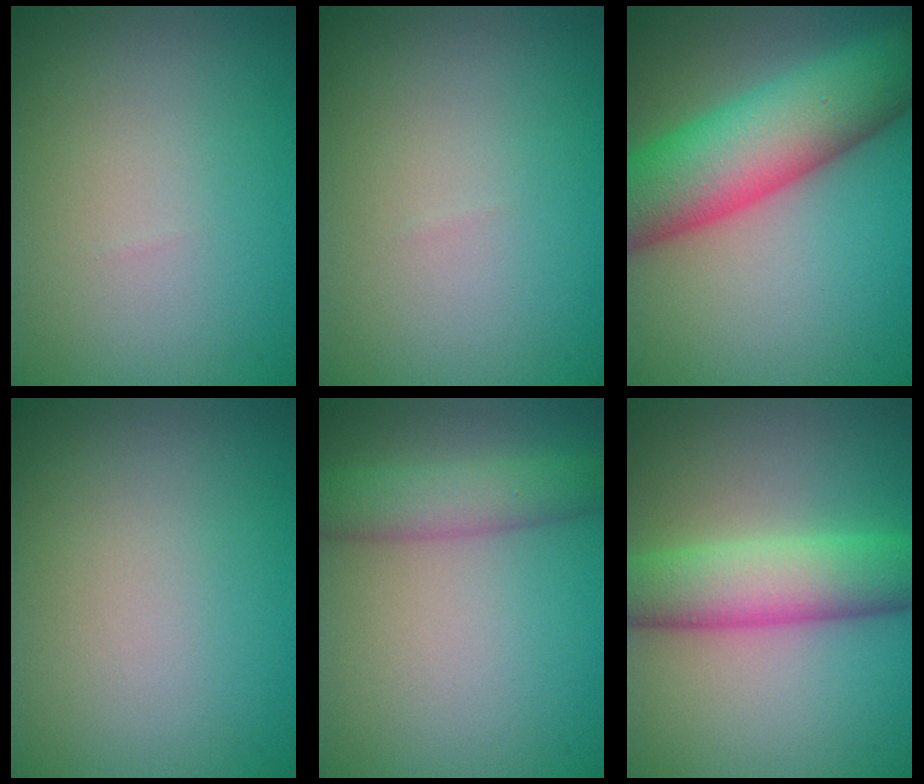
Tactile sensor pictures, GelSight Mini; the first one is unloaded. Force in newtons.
{"total": 0.0}
{"total": 11.3, "press": 11.2, "slide": 0.5}
{"total": 0.0}
{"total": 3.7, "press": 3.6, "slide": 0.4}
{"total": 6.5, "press": 6.5, "slide": 0.2}